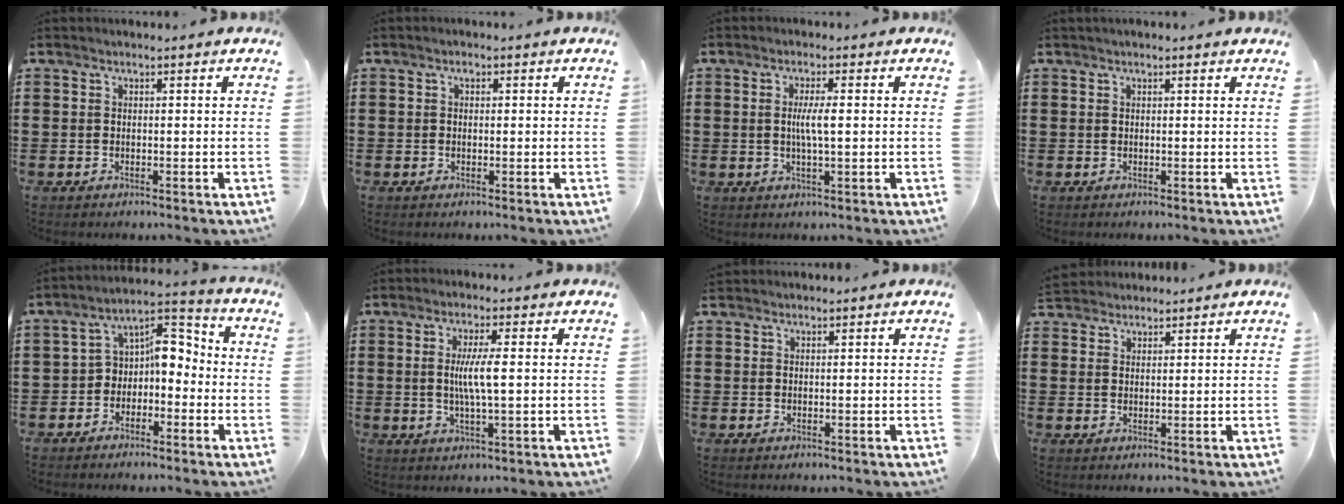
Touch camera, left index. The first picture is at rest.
{"total": 0.9, "force": [0.1, 0.6, 0.7], "torque": [-0.015, 0.006, 0.001]}
{"total": 3.7, "force": [0.2, 0.6, 3.7], "torque": [-0.069, -0.002, 0.001]}
{"total": 0.5, "force": [0.4, 0.2, 0.3], "torque": [-0.007, 0.003, 0.007]}
{"total": 5.5, "force": [-0.6, 4.2, 3.6], "torque": [-0.070, -0.002, -0.022]}
{"total": 5.2, "force": [0.4, 0.5, 5.2], "torque": [-0.096, -0.002, 0.004]}
{"total": 0.6, "force": [0.5, 0.3, 0.1], "torque": [-0.003, 0.001, 0.011]}
{"total": 2.2, "force": [2.0, 0.7, -0.2], "torque": [-0.003, 0.002, 0.041]}